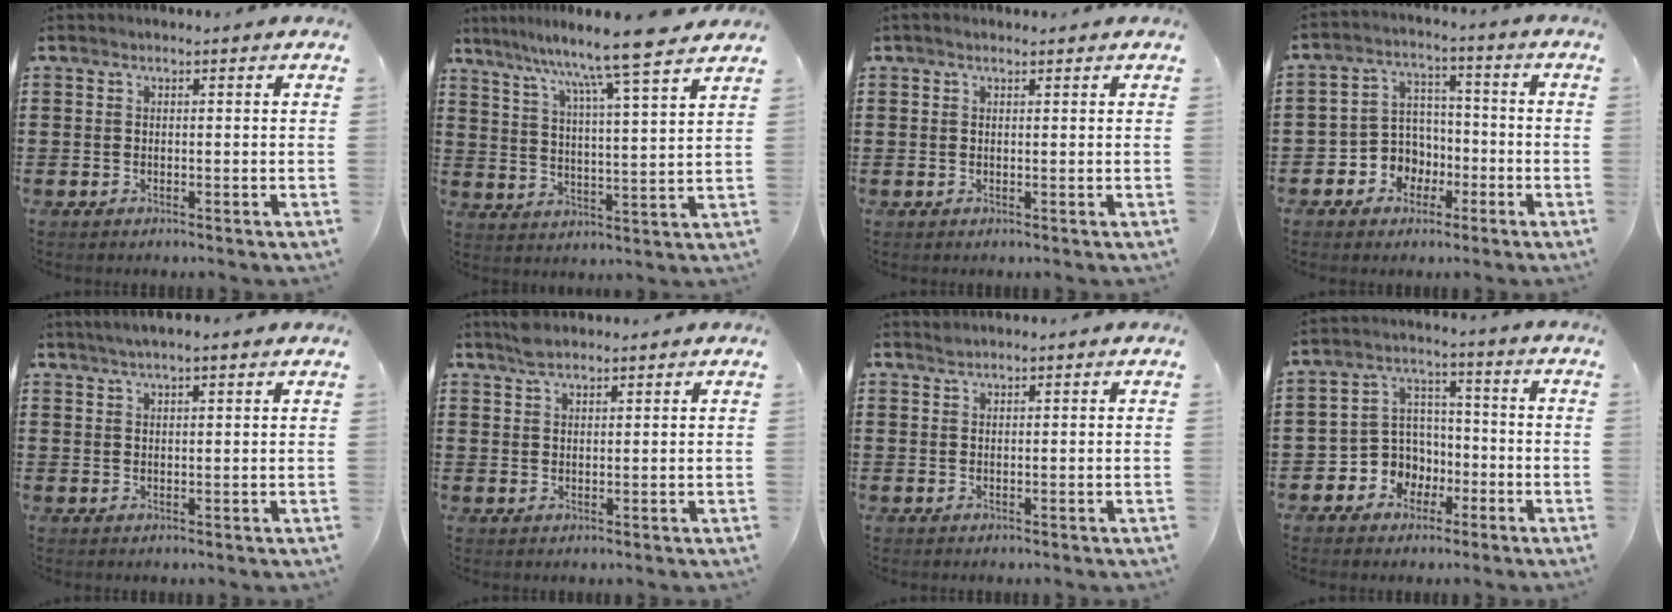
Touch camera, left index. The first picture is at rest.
{"total": 8.5, "force": [7.4, -1.5, 4.0], "torque": [-0.097, -0.055, 0.116]}
{"total": 0.8, "force": [0.6, 0.2, 0.6], "torque": [-0.011, 0.003, 0.010]}
{"total": 6.1, "force": [-2.5, 5.5, 1.3], "torque": [-0.054, 0.008, -0.050]}
{"total": 2.4, "force": [1.8, 0.2, 1.5], "torque": [-0.032, 0.004, 0.033]}
{"total": 2.9, "force": [2.4, 1.0, 1.3], "torque": [-0.031, 0.004, 0.045]}
{"total": 0.8, "force": [0.8, 0.1, 0.2], "torque": [-0.006, -0.001, 0.016]}
{"total": 7.0, "force": [-2.8, 6.2, 1.4], "torque": [-0.064, 0.007, -0.055]}